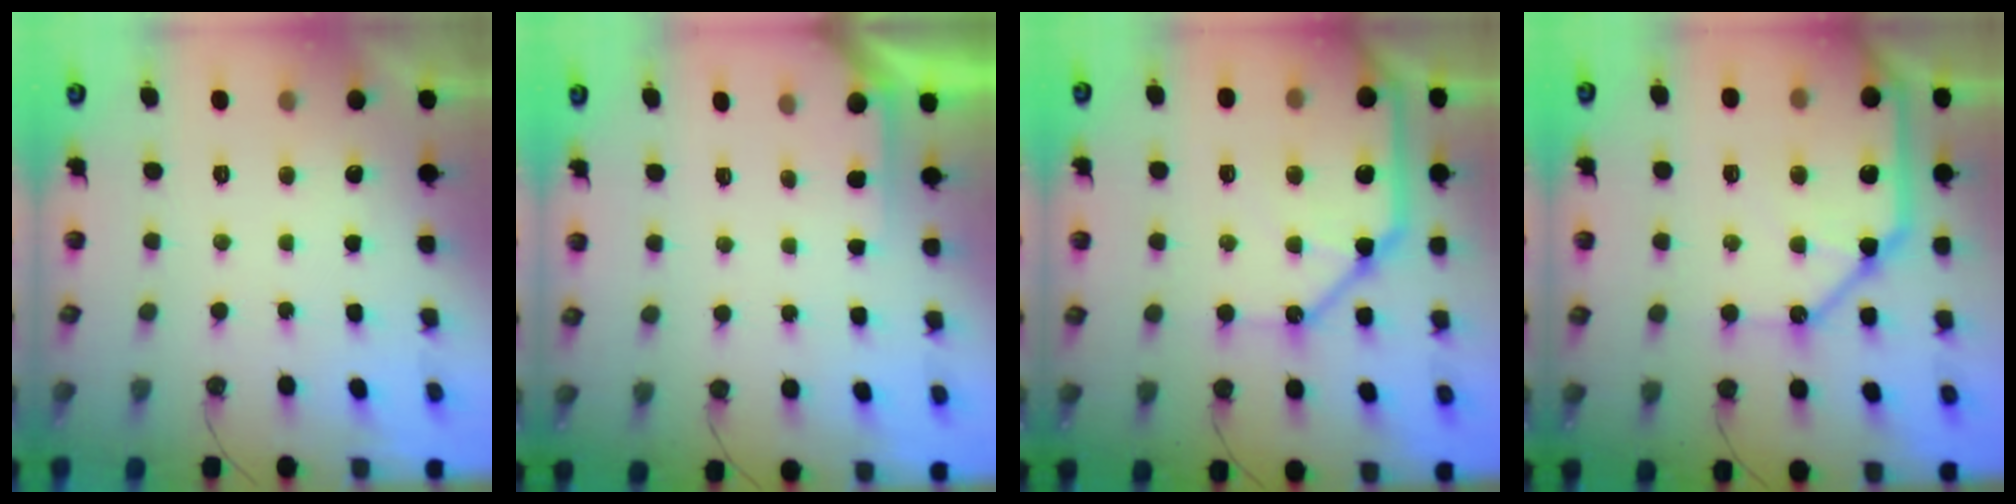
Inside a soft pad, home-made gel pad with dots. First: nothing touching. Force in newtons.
{"total": 2.4, "press": 2.4, "slide": 0.2}
{"total": 21.1, "press": 20.9, "slide": 2.9}
{"total": 21.1, "press": 20.9, "slide": 2.9}